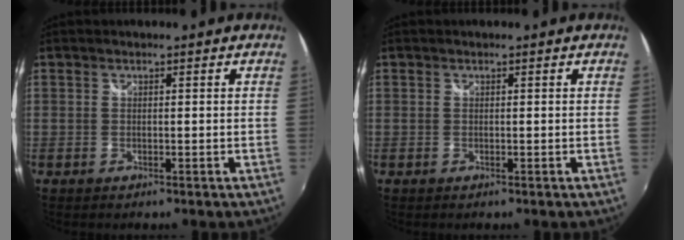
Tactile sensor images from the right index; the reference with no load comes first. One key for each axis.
{"total": 0.0}